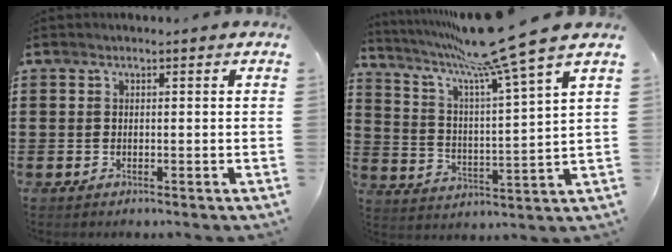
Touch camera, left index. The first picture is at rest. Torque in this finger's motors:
{"motor_torque": [1.11, -1.03, 0.36, 0.21]}